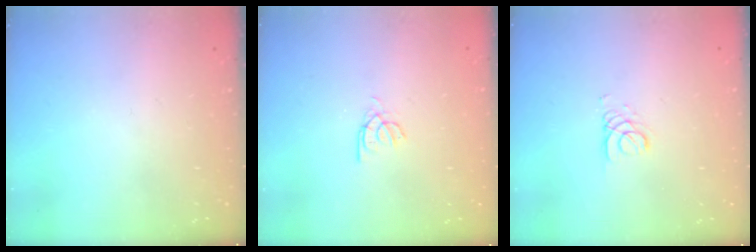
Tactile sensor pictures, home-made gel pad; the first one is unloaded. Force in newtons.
{"total": 2.5, "press": 2.4, "slide": 0.3}
{"total": 2.7, "press": 2.7, "slide": 0.3}